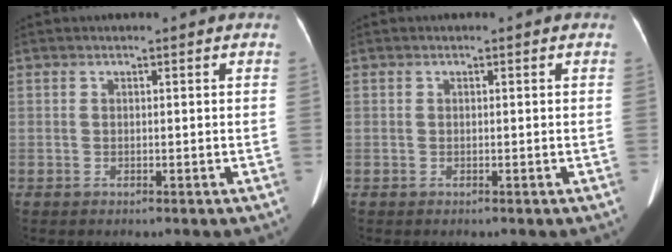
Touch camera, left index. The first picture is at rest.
{"total": 0.0}